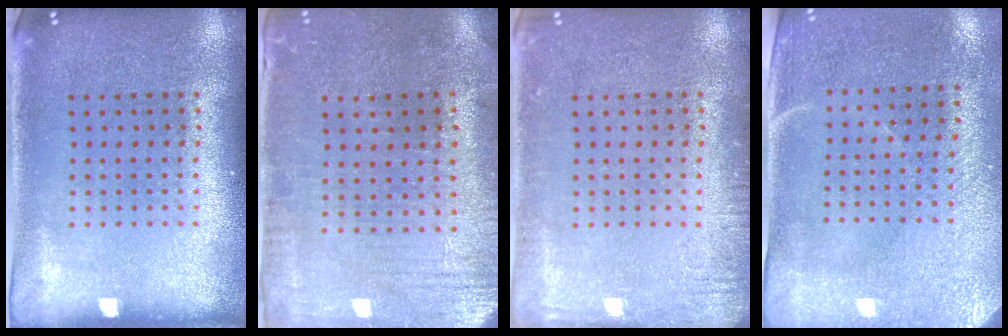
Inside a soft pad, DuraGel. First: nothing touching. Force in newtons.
{"total": 0.5, "press": 0.3, "slide": 0.4}
{"total": 1.8, "press": 1.8, "slide": 0.2}
{"total": 2.9, "press": 2.5, "slide": 1.4}